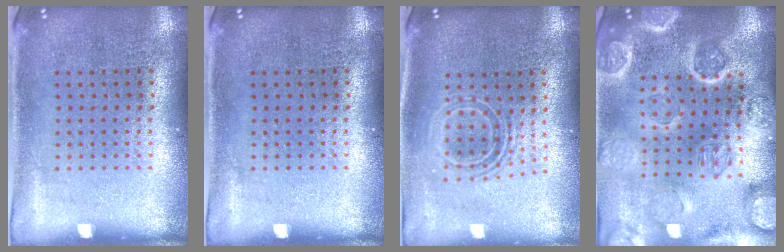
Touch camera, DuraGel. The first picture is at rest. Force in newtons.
{"total": 0.0}
{"total": 1.7, "press": 1.2, "slide": 1.1}
{"total": 4.4, "press": 4.0, "slide": 1.8}